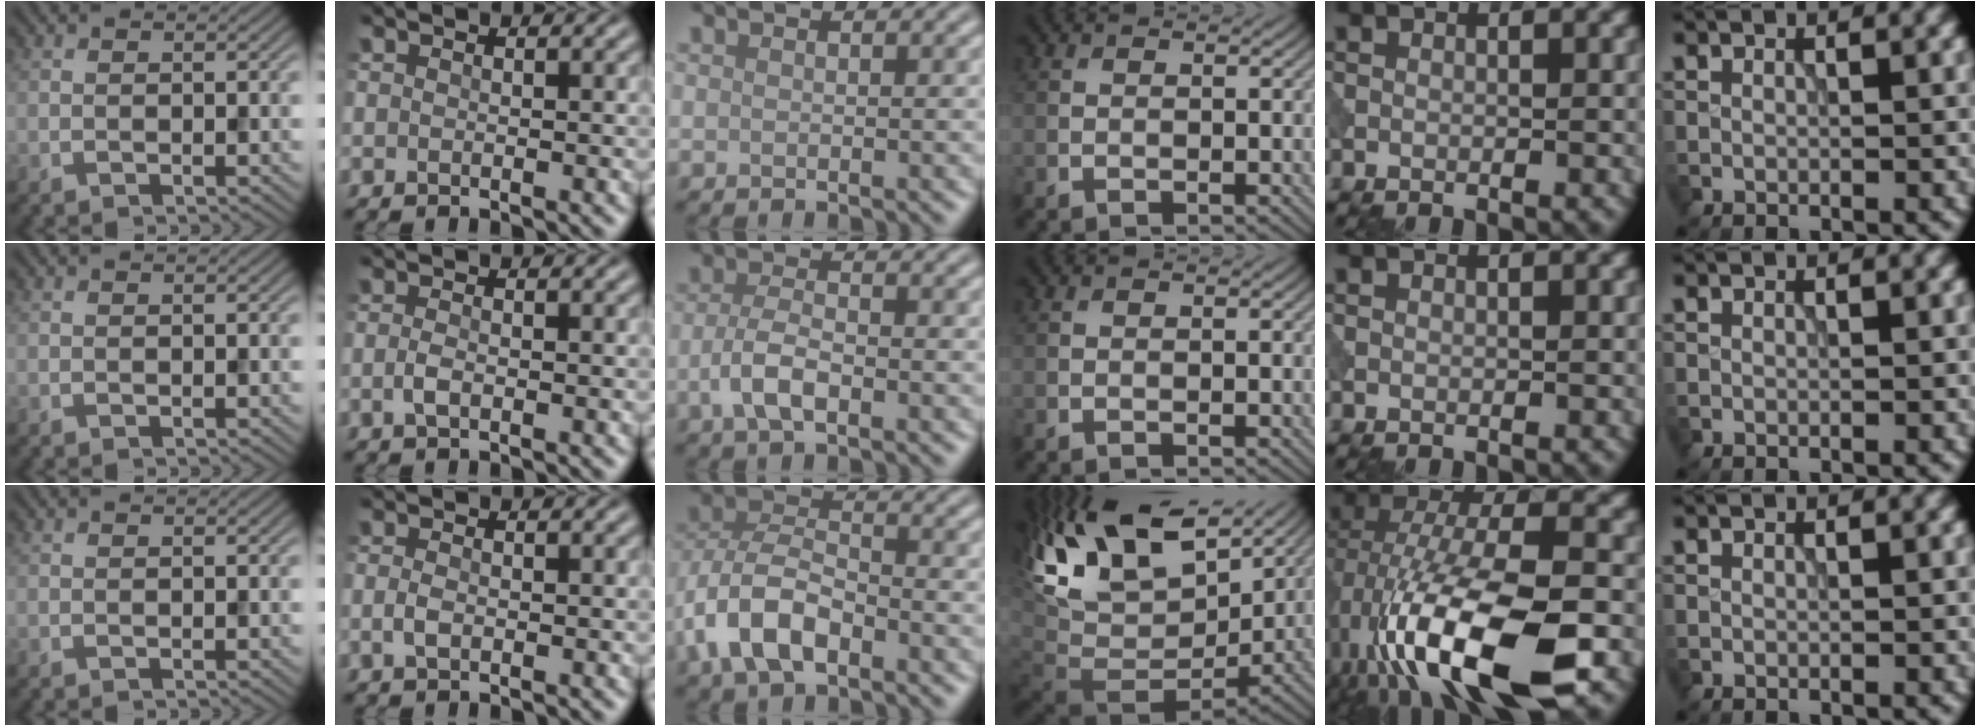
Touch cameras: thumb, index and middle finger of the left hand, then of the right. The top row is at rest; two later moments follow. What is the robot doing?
{"motion": "extract", "object": "peg toy"}